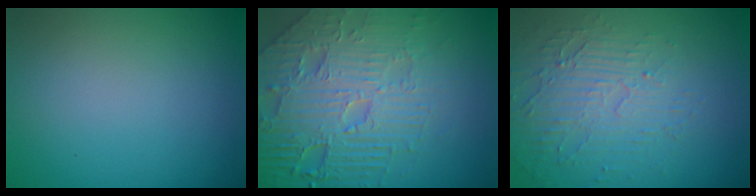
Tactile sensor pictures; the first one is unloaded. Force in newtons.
{"total": 7.6, "press": 6.1, "slide": 4.7}
{"total": 4.3, "press": 3.2, "slide": 2.8}